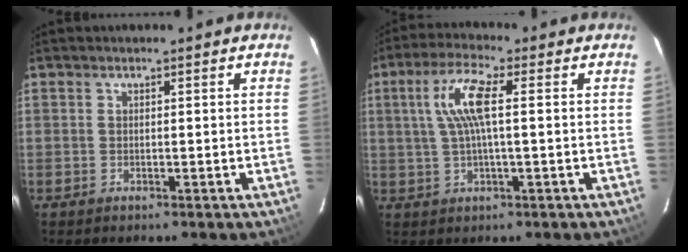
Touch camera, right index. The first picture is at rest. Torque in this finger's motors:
{"motor_torque": [0.82, -0.03, 0.33, 0.10]}